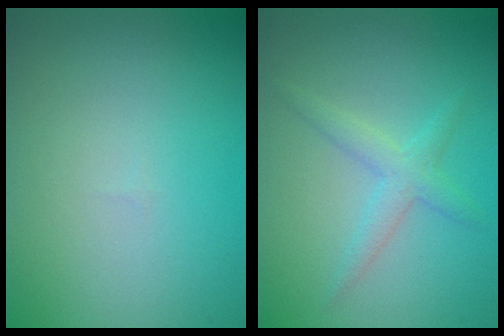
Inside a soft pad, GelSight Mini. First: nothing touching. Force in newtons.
{"total": 2.1, "press": 2.1, "slide": 0.0}